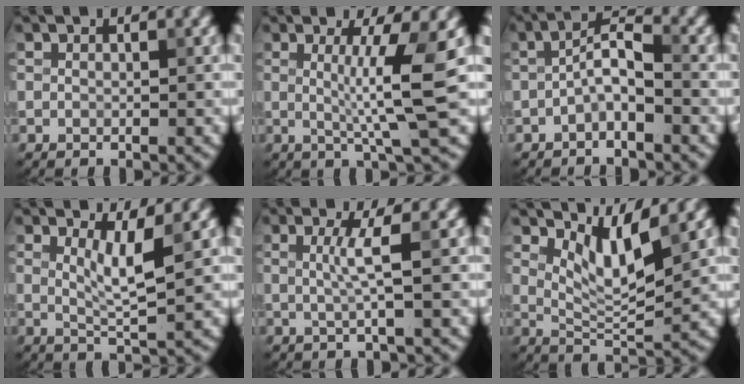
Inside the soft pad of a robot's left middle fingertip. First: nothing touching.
{"total": 5.0, "force": [0.4, 0.2, 5.0], "torque": [-0.086, -0.005, 0.010]}
{"total": 2.5, "force": [-1.4, 0.6, 2.0], "torque": [-0.036, 0.015, -0.027]}
{"total": 2.6, "force": [0.9, 0.2, 2.4], "torque": [-0.046, -0.006, 0.022]}
{"total": 2.0, "force": [0.1, 0.0, 2.0], "torque": [-0.043, 0.003, 0.001]}
{"total": 3.8, "force": [2.2, 0.9, 2.9], "torque": [-0.065, -0.011, 0.047]}